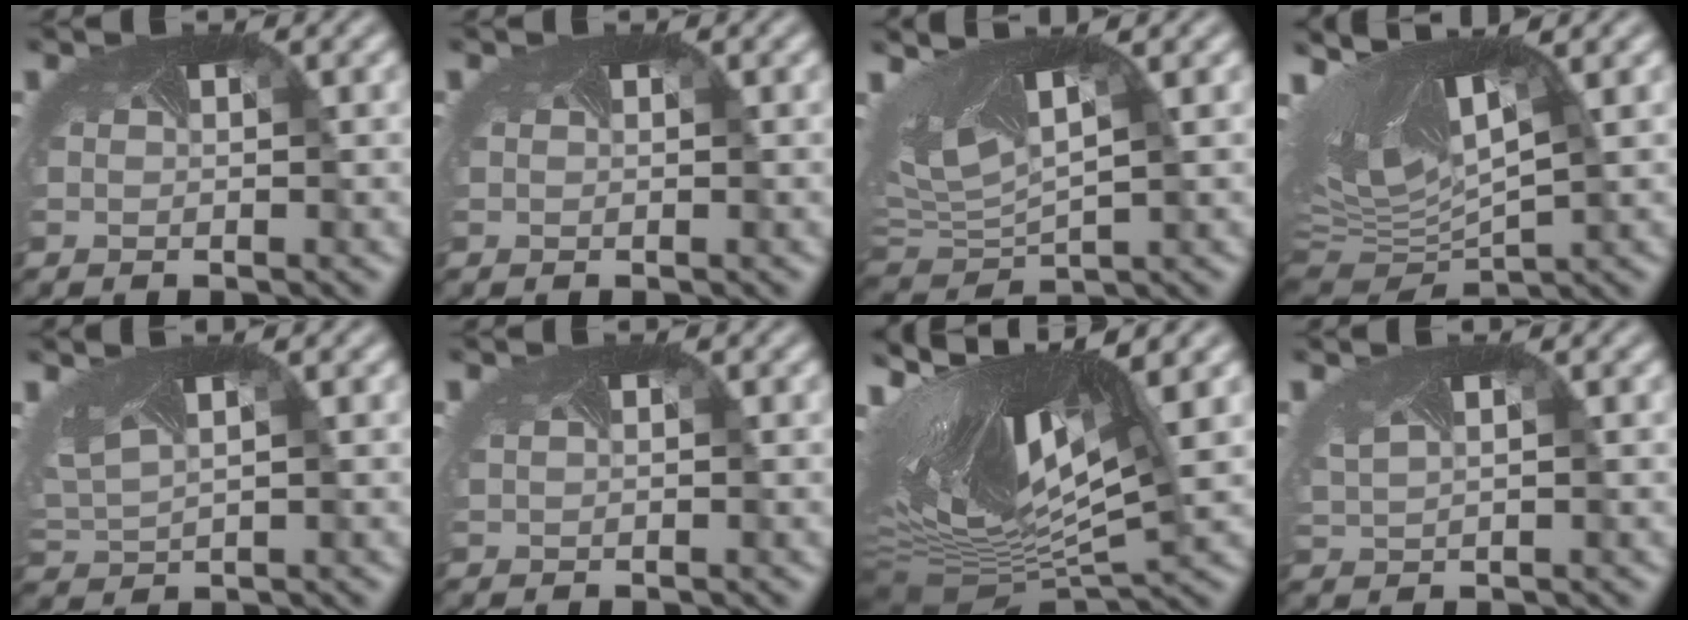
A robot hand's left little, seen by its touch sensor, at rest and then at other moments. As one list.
[{"total": 0.0}, {"total": 6.9, "force": [1.8, 3.5, 5.6], "torque": [-0.127, -0.011, 0.041]}, {"total": 12.7, "force": [3.7, 6.1, 10.5], "torque": [-0.229, 0.012, 0.090]}, {"total": 3.5, "force": [1.7, 1.7, 2.5], "torque": [-0.066, 0.007, 0.046]}, {"total": 0.9, "force": [0.5, 0.6, 0.5], "torque": [-0.013, 0.003, 0.006]}, {"total": 15.9, "force": [2.5, 7.2, 14.0], "torque": [-0.271, -0.009, 0.053]}, {"total": 1.5, "force": [1.1, 0.7, 0.7], "torque": [-0.040, -0.003, 0.036]}]